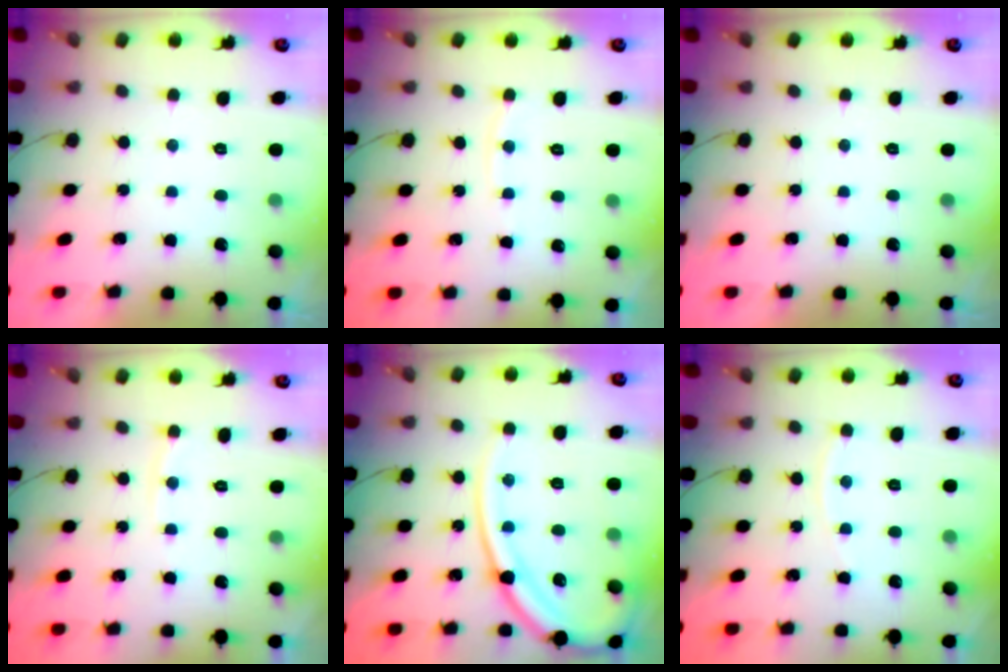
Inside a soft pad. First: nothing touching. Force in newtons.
{"total": 3.0, "press": 2.9, "slide": 0.4}
{"total": 0.0}
{"total": 3.6, "press": 3.5, "slide": 0.5}
{"total": 16.0, "press": 15.9, "slide": 1.7}
{"total": 2.8, "press": 2.8, "slide": 0.4}